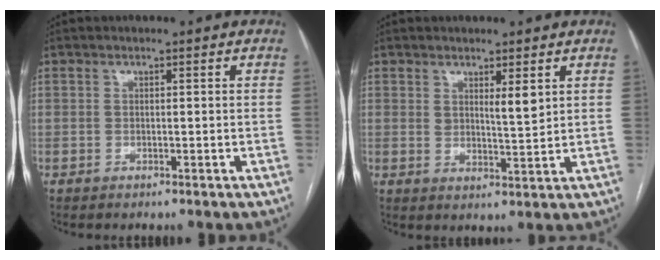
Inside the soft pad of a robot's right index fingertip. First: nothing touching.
{"total": 3.4, "force": [1.9, 0.5, 2.8], "torque": [-0.049, -0.009, 0.035]}